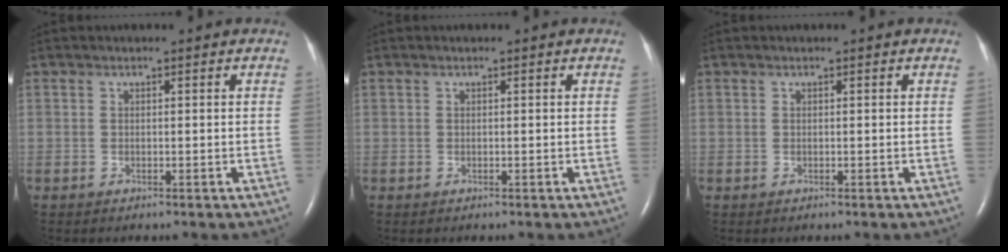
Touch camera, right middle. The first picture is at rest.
{"total": 0.0}
{"total": 0.0}